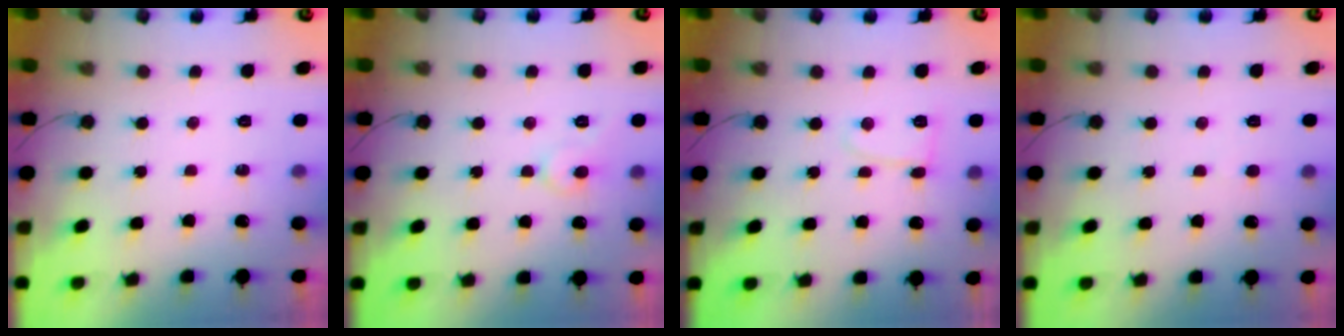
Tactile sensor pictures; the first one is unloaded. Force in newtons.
{"total": 7.1, "press": 7.1, "slide": 0.3}
{"total": 5.0, "press": 4.9, "slide": 0.6}
{"total": 2.4, "press": 2.4, "slide": 0.2}